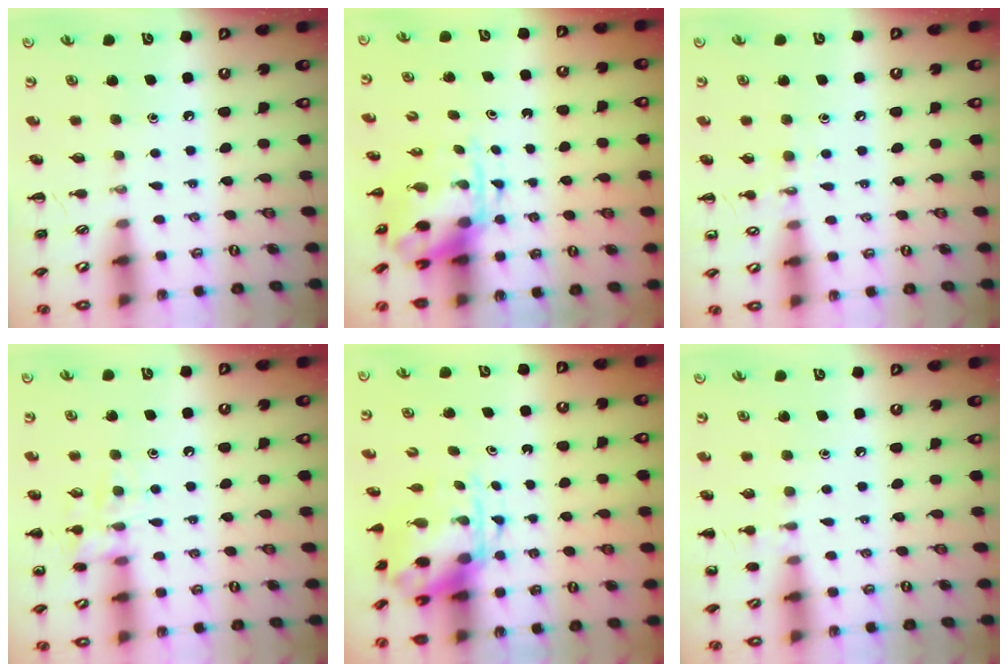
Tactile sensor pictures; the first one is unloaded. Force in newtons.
{"total": 4.0, "press": 3.8, "slide": 1.1}
{"total": 5.8, "press": 5.5, "slide": 1.7}
{"total": 11.3, "press": 11.2, "slide": 1.6}
{"total": 4.7, "press": 4.6, "slide": 0.4}
{"total": 5.2, "press": 4.9, "slide": 1.7}